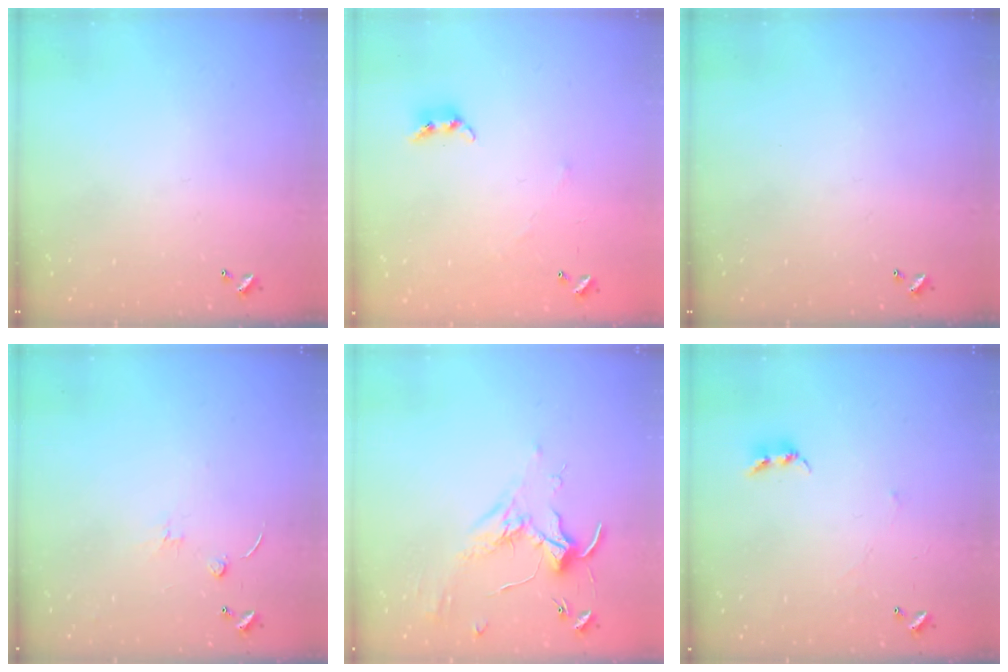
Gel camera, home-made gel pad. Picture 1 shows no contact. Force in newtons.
{"total": 4.8, "press": 4.8, "slide": 0.8}
{"total": 0.0}
{"total": 1.3, "press": 1.2, "slide": 0.5}
{"total": 1.8, "press": 1.8, "slide": 0.4}
{"total": 2.4, "press": 2.4, "slide": 0.4}